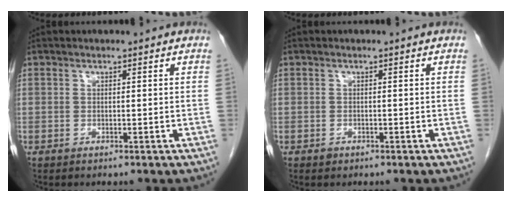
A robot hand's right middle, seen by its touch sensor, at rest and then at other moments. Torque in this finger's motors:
{"motor_torque": [-0.01, 0.05, -0.01, 0.00]}